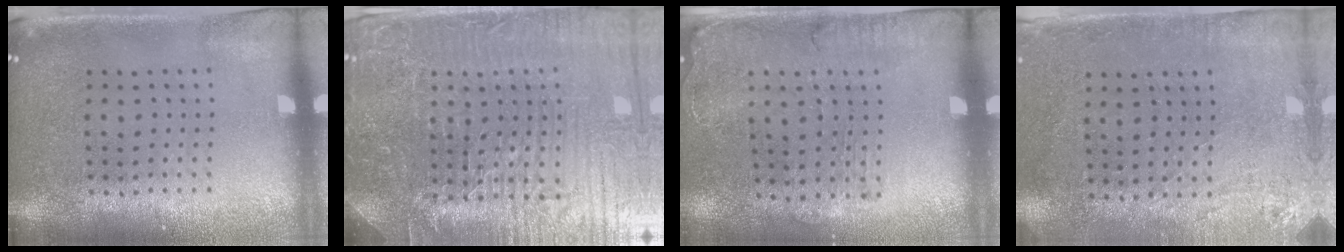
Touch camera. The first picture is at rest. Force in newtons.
{"total": 6.2, "press": 5.6, "slide": 2.5}
{"total": 1.4, "press": 1.2, "slide": 0.7}
{"total": 2.8, "press": 2.3, "slide": 1.6}